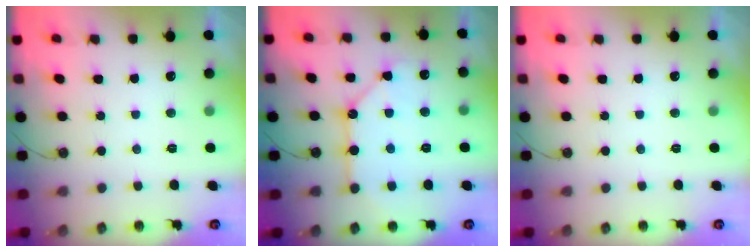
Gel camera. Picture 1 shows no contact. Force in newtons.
{"total": 12.9, "press": 12.9, "slide": 1.3}
{"total": 0.0}